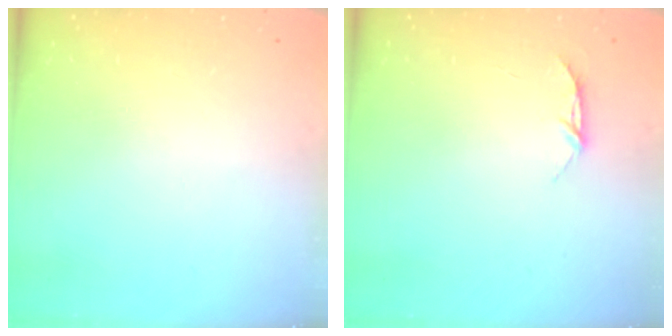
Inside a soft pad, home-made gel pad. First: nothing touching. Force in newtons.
{"total": 4.6, "press": 4.5, "slide": 0.5}